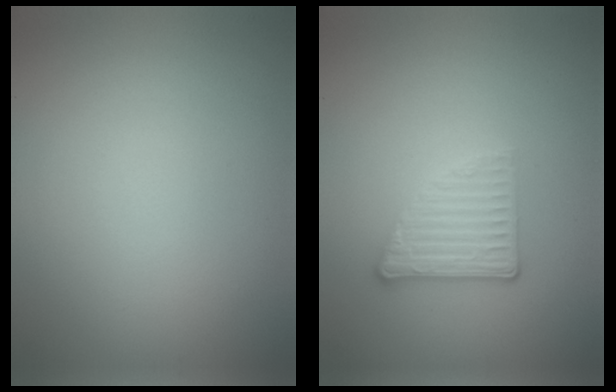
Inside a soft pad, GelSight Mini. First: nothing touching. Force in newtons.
{"total": 2.7, "press": 2.3, "slide": 1.4}